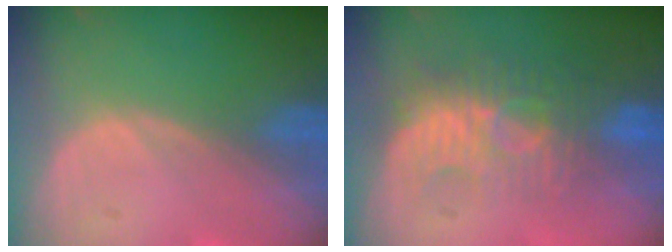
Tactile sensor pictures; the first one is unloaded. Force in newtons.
{"total": 8.8, "press": 8.4, "slide": 2.7}